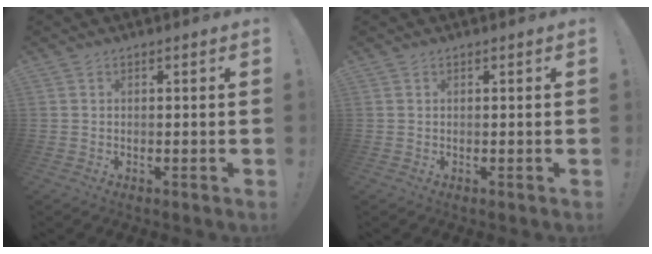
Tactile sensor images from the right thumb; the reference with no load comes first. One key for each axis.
{"total": 0.0}